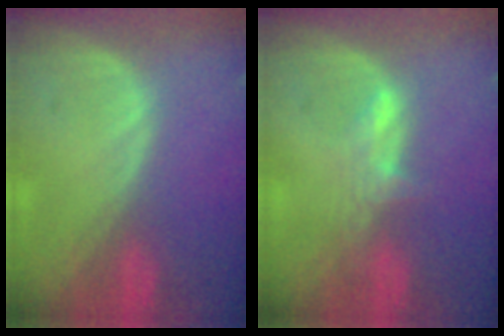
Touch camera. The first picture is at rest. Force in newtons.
{"total": 2.3, "press": 2.3, "slide": 0.4}